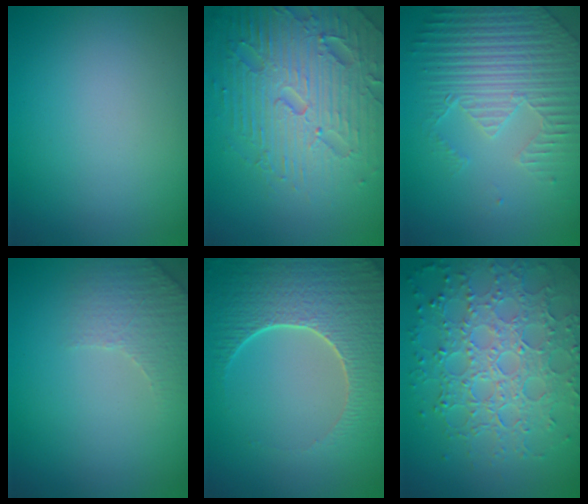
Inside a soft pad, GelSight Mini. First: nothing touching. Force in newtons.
{"total": 7.4, "press": 7.3, "slide": 1.6}
{"total": 4.3, "press": 4.2, "slide": 1.1}
{"total": 2.8, "press": 2.7, "slide": 0.8}
{"total": 7.3, "press": 5.8, "slide": 4.5}
{"total": 7.5, "press": 5.6, "slide": 5.0}